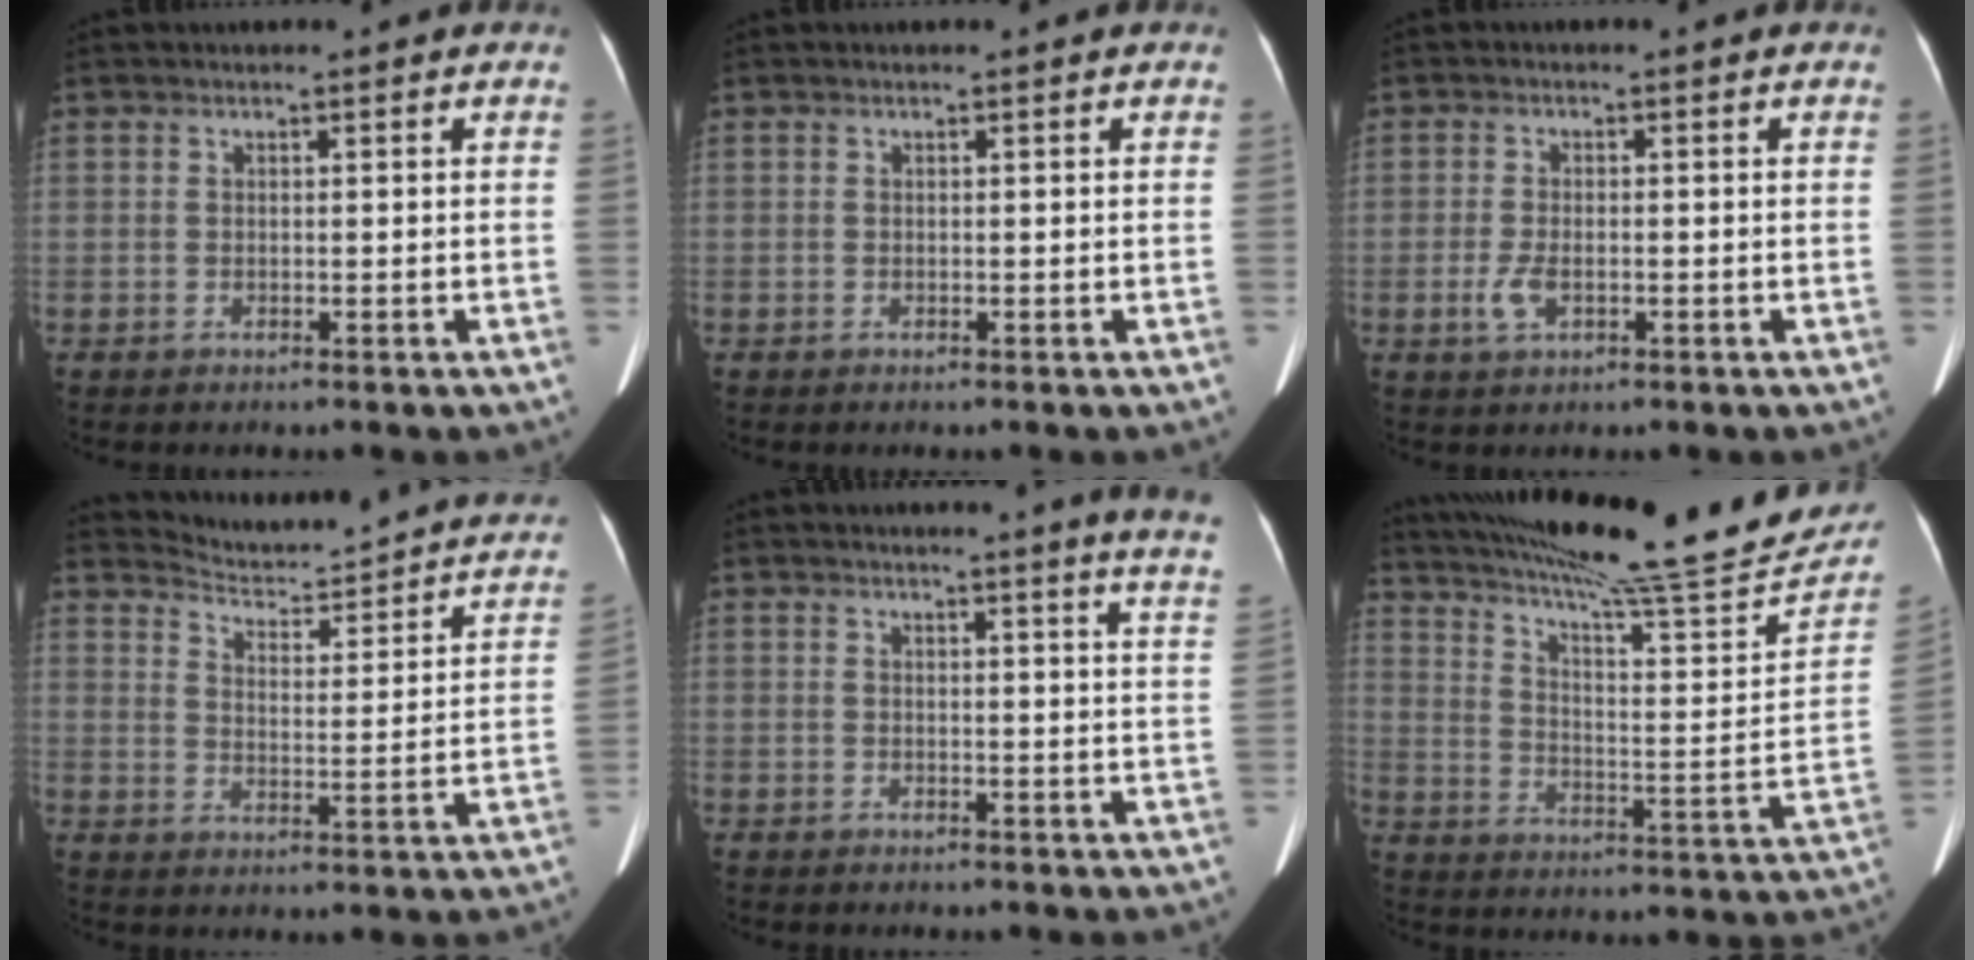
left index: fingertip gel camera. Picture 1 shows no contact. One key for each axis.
{"total": 0.0}
{"total": 3.0, "fx": -1.1, "fy": 1.4, "fz": 2.4, "tx": -0.056, "ty": -0.004, "tz": -0.019}
{"total": 19.8, "fx": 19.2, "fy": 2.1, "fz": 4.8, "tx": -0.064, "ty": -0.055, "tz": 0.236}
{"total": 9.4, "fx": 8.5, "fy": -1.4, "fz": 3.9, "tx": -0.039, "ty": -0.055, "tz": 0.071}
{"total": 27.3, "fx": 23.8, "fy": 2.1, "fz": 13.3, "tx": -0.211, "ty": -0.044, "tz": 0.321}